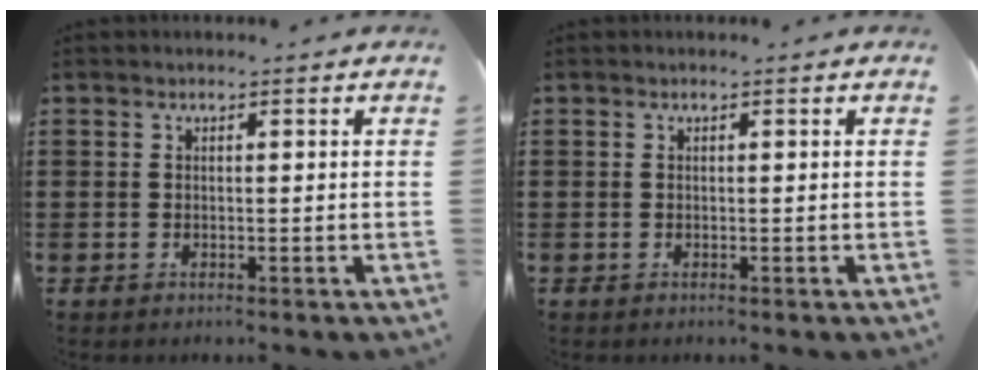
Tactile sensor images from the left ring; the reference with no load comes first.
{"total": 0.0}